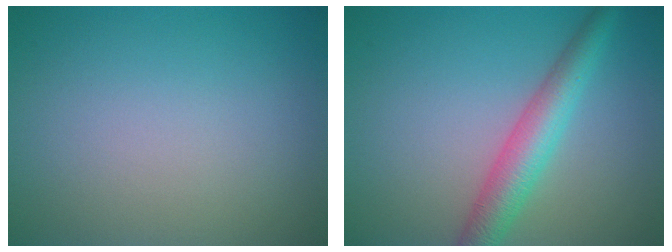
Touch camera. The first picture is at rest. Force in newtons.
{"total": 4.4, "press": 4.4, "slide": 0.1}